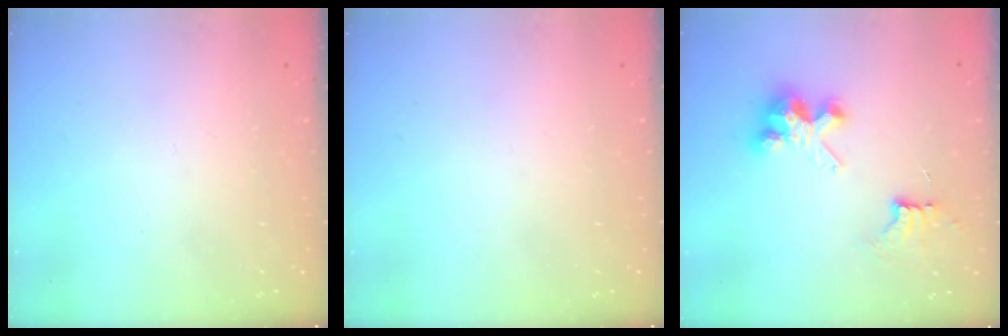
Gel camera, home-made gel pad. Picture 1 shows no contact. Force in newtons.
{"total": 0.0}
{"total": 8.5, "press": 8.4, "slide": 0.6}